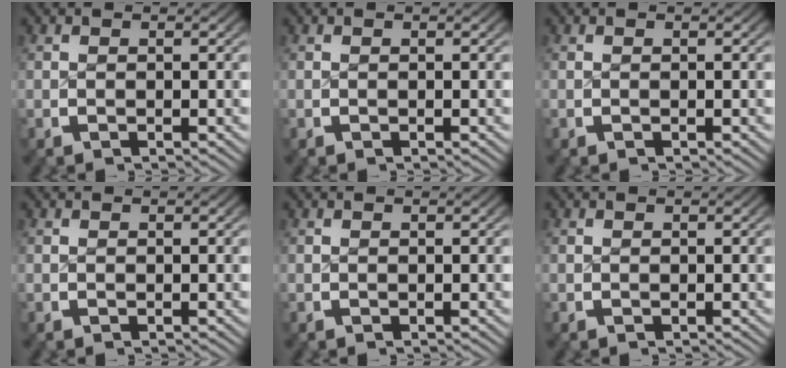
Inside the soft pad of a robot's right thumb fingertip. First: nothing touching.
{"total": 0.0}
{"total": 0.0}
{"total": 0.0}
{"total": 0.0}
{"total": 0.0}